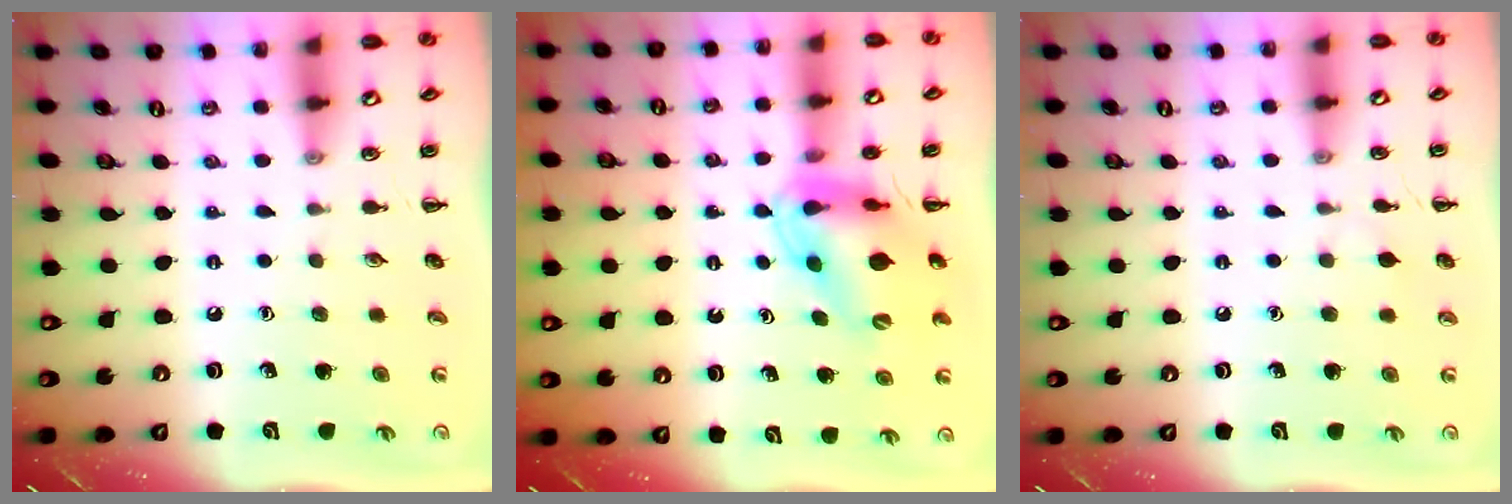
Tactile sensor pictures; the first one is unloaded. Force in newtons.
{"total": 12.1, "press": 11.6, "slide": 3.5}
{"total": 4.5, "press": 4.2, "slide": 1.5}